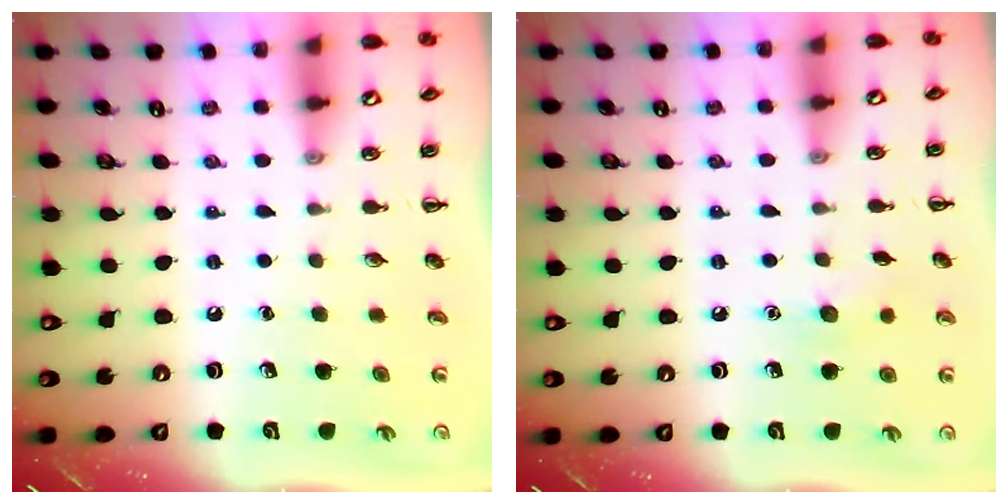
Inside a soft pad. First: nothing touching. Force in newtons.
{"total": 6.1, "press": 5.9, "slide": 1.5}